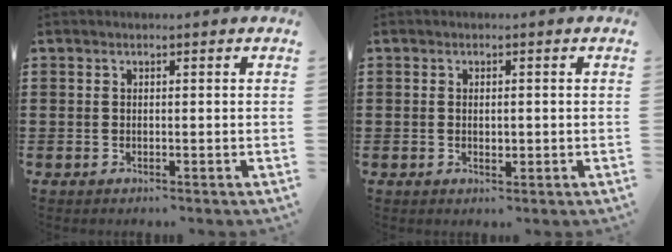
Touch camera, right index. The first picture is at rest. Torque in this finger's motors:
{"motor_torque": [-0.01, -0.02, 0.16, 0.00]}